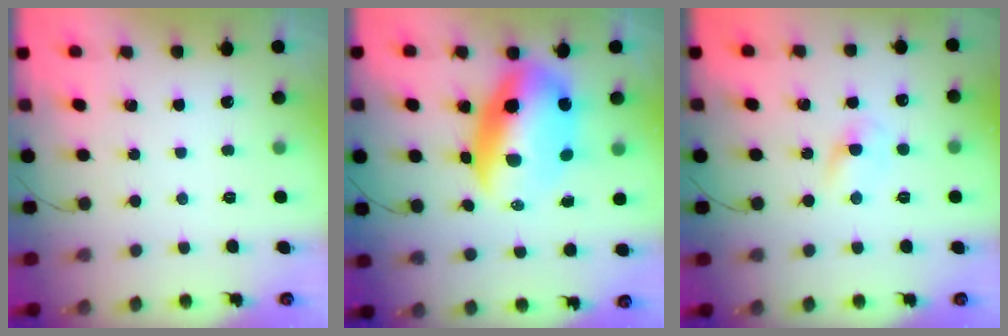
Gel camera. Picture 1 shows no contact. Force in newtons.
{"total": 14.4, "press": 14.1, "slide": 3.0}
{"total": 2.4, "press": 2.2, "slide": 1.0}